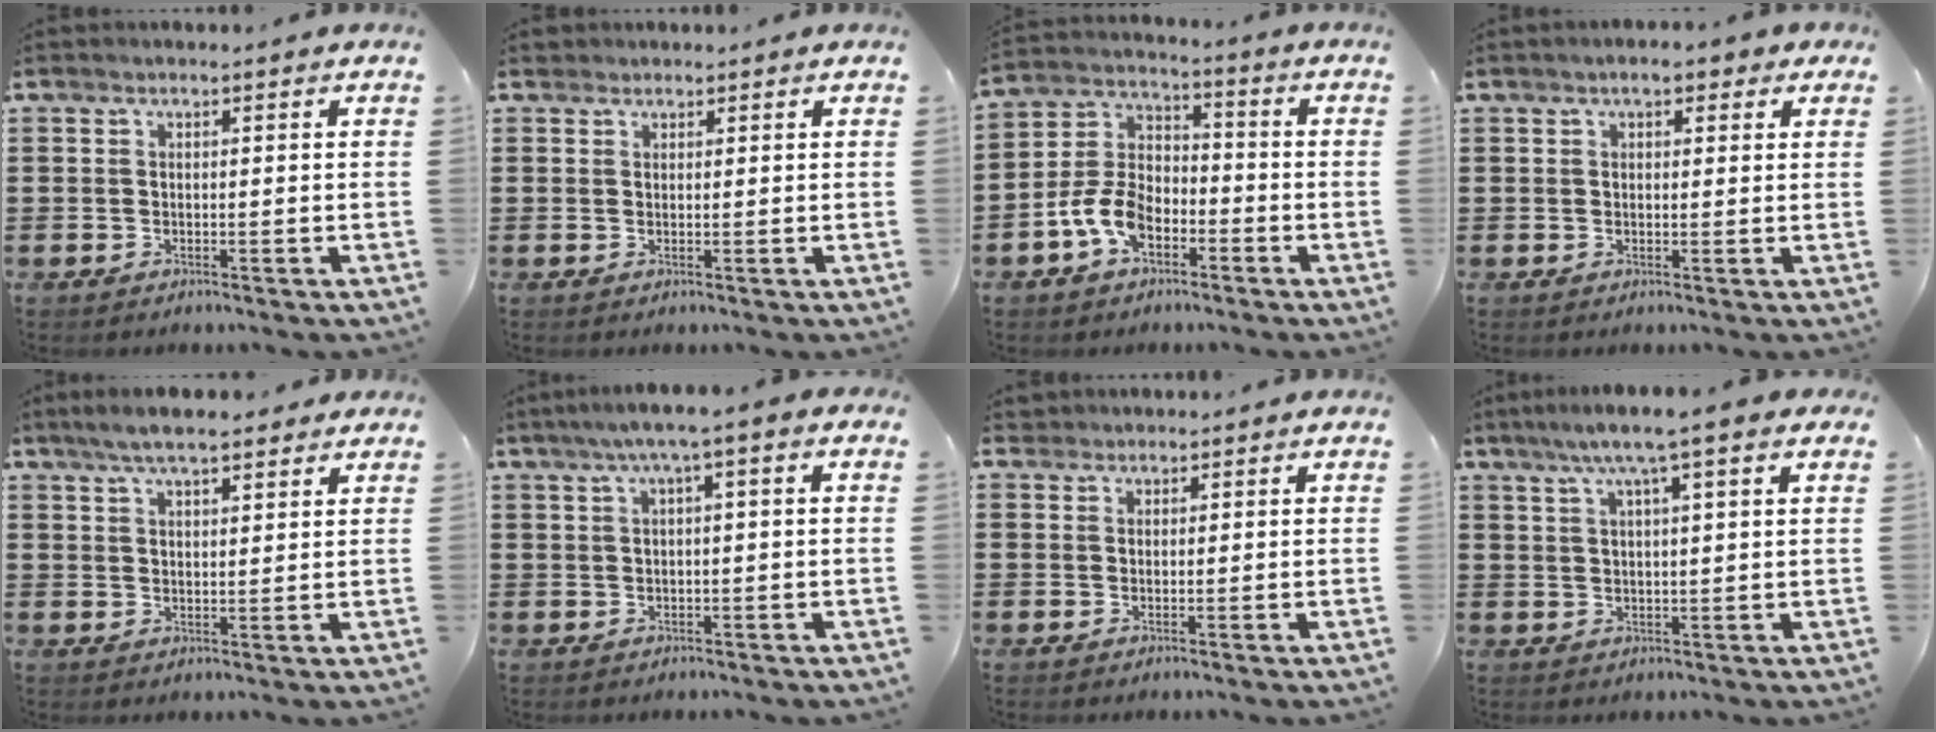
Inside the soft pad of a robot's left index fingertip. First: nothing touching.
{"total": 1.1, "force": [1.0, 0.6, 0.0], "torque": [-0.004, 0.003, 0.020]}
{"total": 7.9, "force": [-3.9, 4.7, 5.0], "torque": [-0.135, 0.007, -0.082]}
{"total": 2.3, "force": [1.4, 1.1, 1.5], "torque": [-0.026, 0.006, 0.022]}
{"total": 5.2, "force": [4.2, 1.2, 2.9], "torque": [-0.065, 0.001, 0.076]}
{"total": 3.0, "force": [0.3, 0.1, 3.0], "torque": [-0.056, 0.000, 0.002]}
{"total": 1.4, "force": [1.2, 0.7, 0.1], "torque": [-0.006, 0.004, 0.025]}
{"total": 5.7, "force": [3.7, 0.1, 4.4], "torque": [-0.095, 0.001, 0.061]}